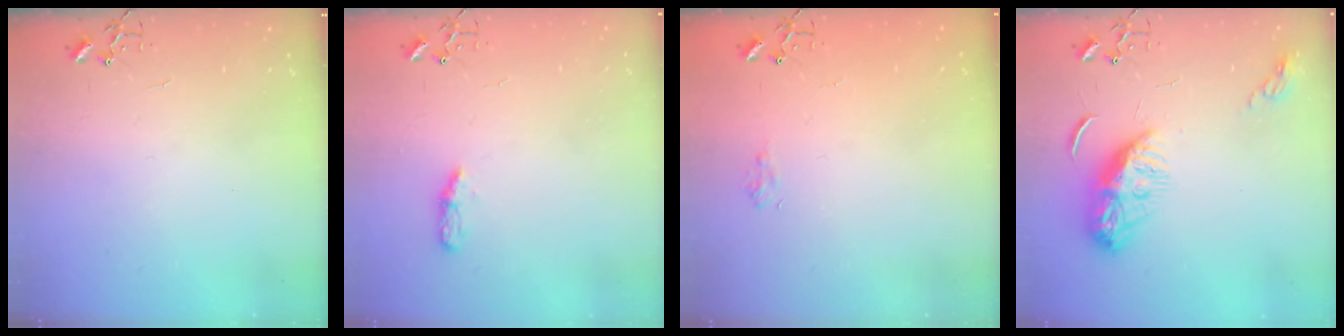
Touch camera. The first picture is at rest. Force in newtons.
{"total": 4.9, "press": 4.8, "slide": 0.6}
{"total": 6.9, "press": 6.8, "slide": 0.8}
{"total": 10.9, "press": 10.9, "slide": 0.4}